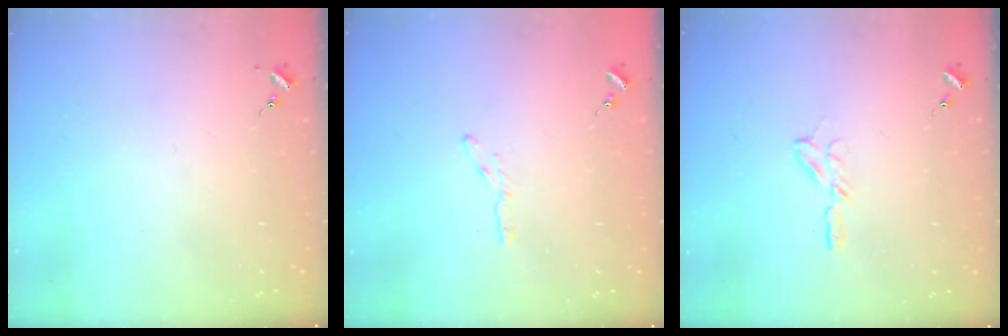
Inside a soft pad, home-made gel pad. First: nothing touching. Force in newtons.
{"total": 3.4, "press": 3.4, "slide": 0.2}
{"total": 5.3, "press": 5.2, "slide": 0.6}